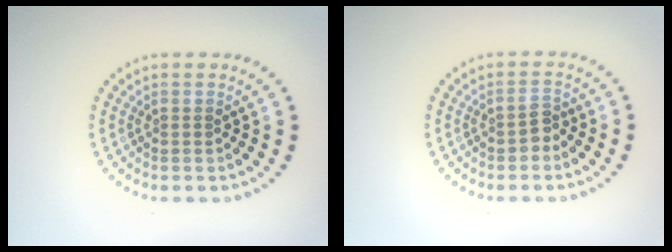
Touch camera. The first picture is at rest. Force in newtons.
{"total": 1.3, "press": 1.2, "slide": 0.6}